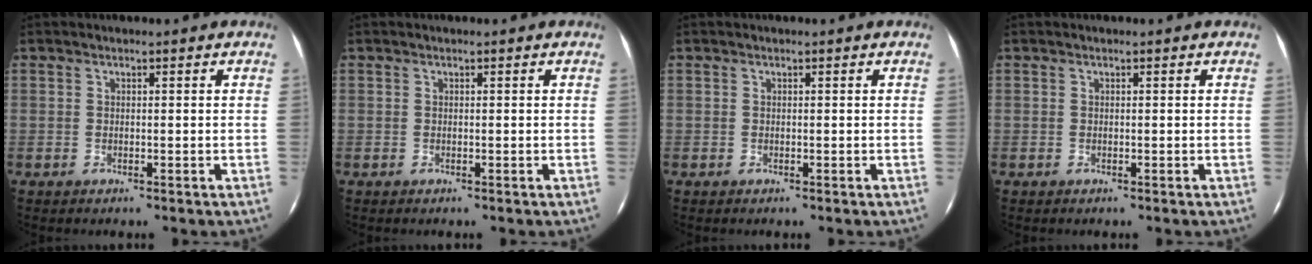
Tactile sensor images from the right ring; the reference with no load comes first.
{"total": 0.0}
{"total": 0.0}
{"total": 0.0}